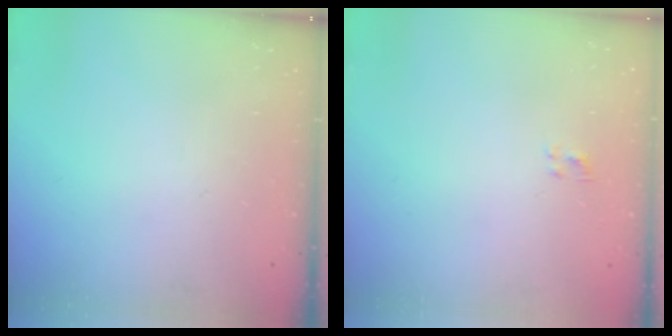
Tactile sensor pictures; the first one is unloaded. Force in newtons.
{"total": 0.5, "press": 0.3, "slide": 0.4}